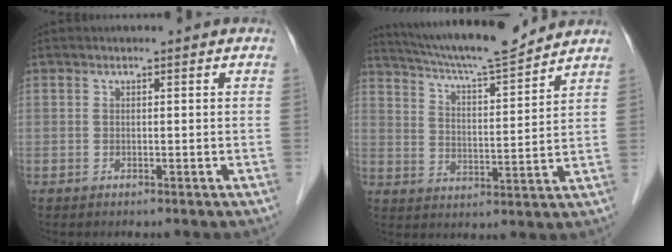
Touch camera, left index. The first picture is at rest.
{"total": 14.5, "force": [13.4, 0.1, 5.6], "torque": [-0.101, 0.001, 0.211]}